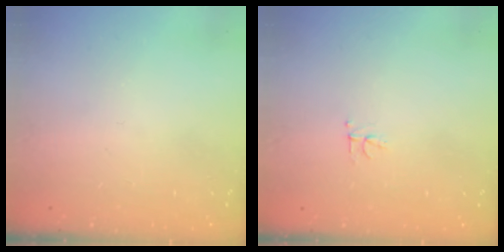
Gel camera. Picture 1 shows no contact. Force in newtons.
{"total": 2.8, "press": 2.8, "slide": 0.2}